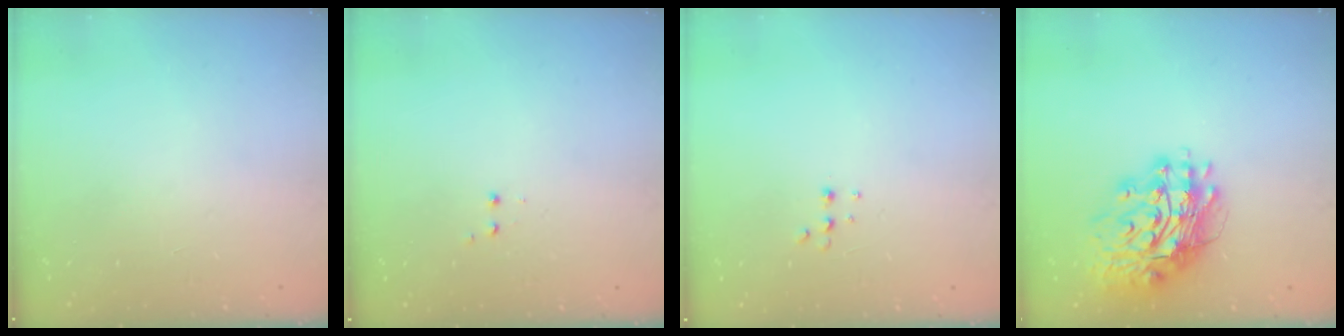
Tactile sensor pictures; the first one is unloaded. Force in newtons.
{"total": 1.2, "press": 1.1, "slide": 0.5}
{"total": 4.4, "press": 4.3, "slide": 1.0}
{"total": 16.0, "press": 15.9, "slide": 2.1}